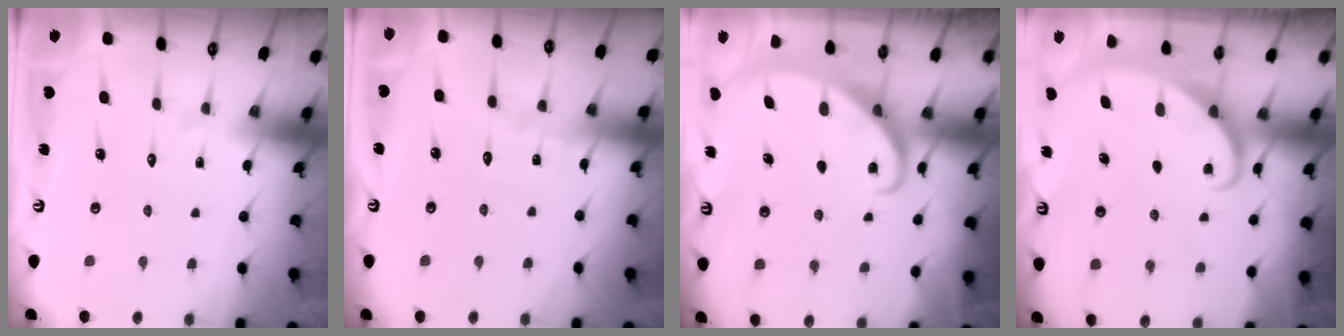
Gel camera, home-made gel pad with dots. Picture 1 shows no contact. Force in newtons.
{"total": 2.4, "press": 2.4, "slide": 0.2}
{"total": 2.4, "press": 2.3, "slide": 0.4}
{"total": 2.1, "press": 2.1, "slide": 0.4}